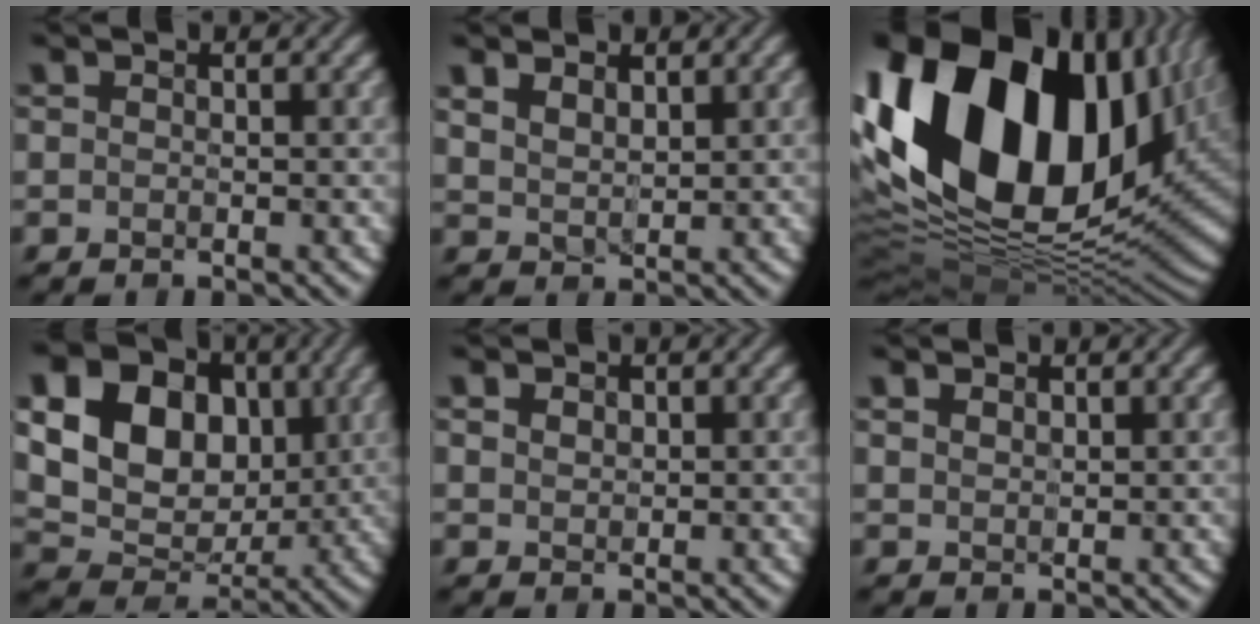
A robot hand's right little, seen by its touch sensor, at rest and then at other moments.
{"total": 3.1, "force": [2.0, 1.7, 1.7], "torque": [-0.039, 0.008, 0.031]}
{"total": 21.7, "force": [5.9, 14.0, 15.5], "torque": [-0.352, 0.014, 0.113]}
{"total": 14.2, "force": [3.2, 11.0, 8.4], "torque": [-0.178, 0.038, 0.055]}
{"total": 1.1, "force": [0.6, 0.8, 0.5], "torque": [-0.014, 0.001, 0.013]}
{"total": 1.3, "force": [1.0, 0.7, 0.5], "torque": [-0.012, 0.003, 0.019]}